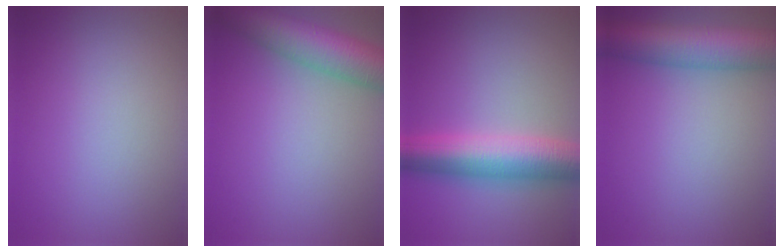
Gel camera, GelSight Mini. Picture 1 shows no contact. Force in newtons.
{"total": 8.2, "press": 8.2, "slide": 0.3}
{"total": 7.9, "press": 7.8, "slide": 0.2}
{"total": 8.3, "press": 8.3, "slide": 0.4}